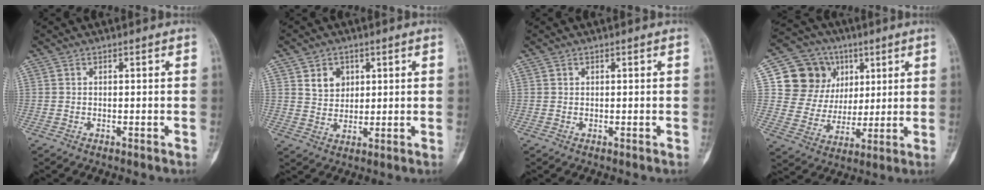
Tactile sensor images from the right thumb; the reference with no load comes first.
{"total": 5.2, "force": [2.2, 4.1, 2.2], "torque": [-0.016, -0.014, 0.042]}
{"total": 0.0}
{"total": 15.2, "force": [5.3, 13.5, 4.5], "torque": [-0.031, 0.001, 0.103]}